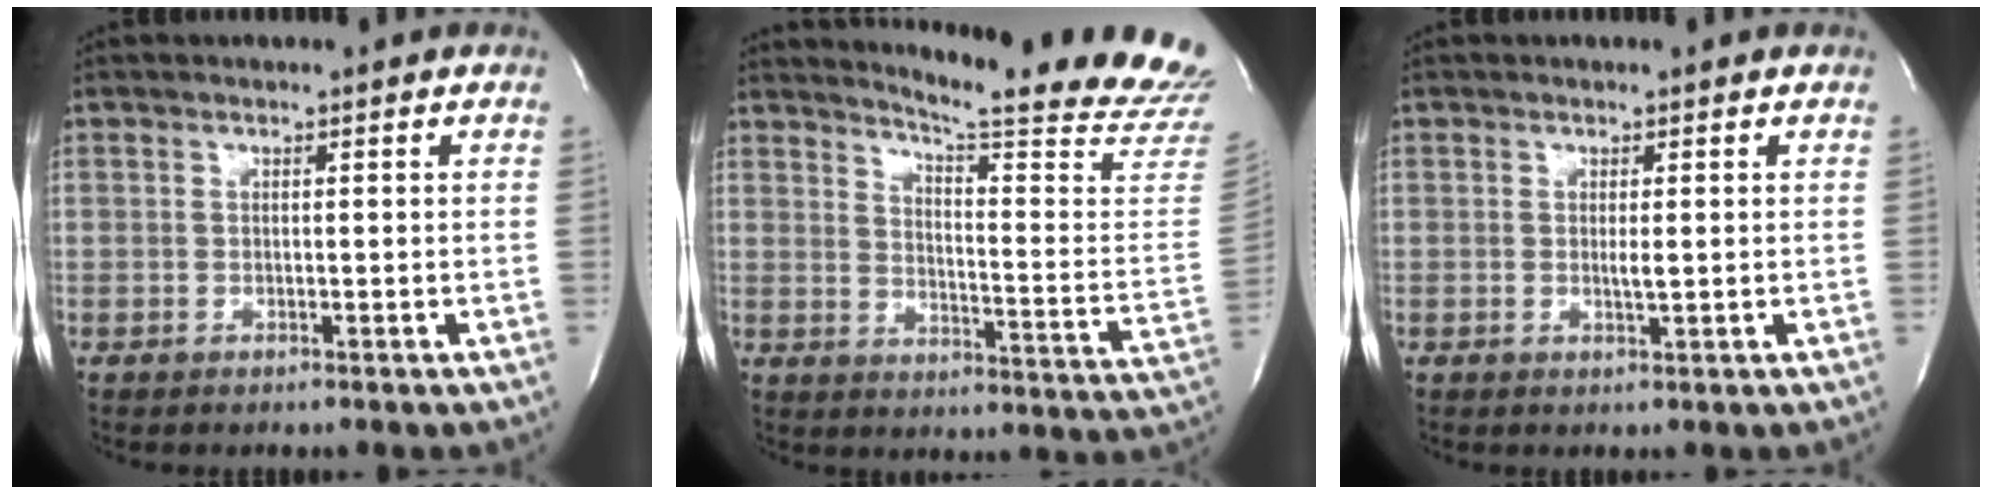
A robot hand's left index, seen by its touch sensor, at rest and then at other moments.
{"total": 22.8, "force": [21.2, -1.1, 8.3], "torque": [-0.124, -0.142, 0.252]}
{"total": 1.2, "force": [0.1, 0.1, 1.2], "torque": [-0.027, -0.003, 0.003]}